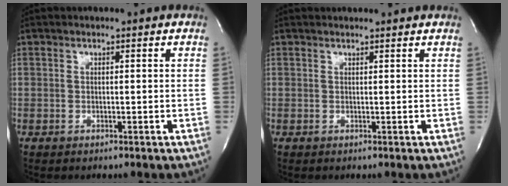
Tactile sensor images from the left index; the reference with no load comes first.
{"total": 3.4, "force": [3.3, 0.3, 0.7], "torque": [-0.012, 0.020, 0.038]}